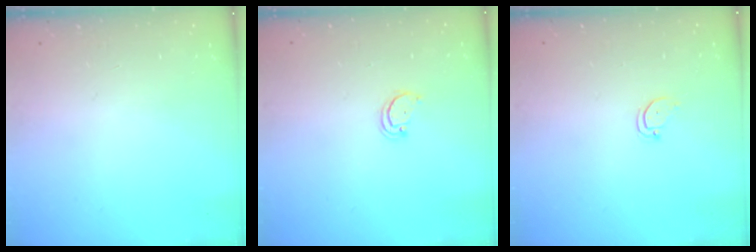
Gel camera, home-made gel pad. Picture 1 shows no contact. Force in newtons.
{"total": 2.1, "press": 2.1, "slide": 0.2}
{"total": 2.4, "press": 2.4, "slide": 0.2}